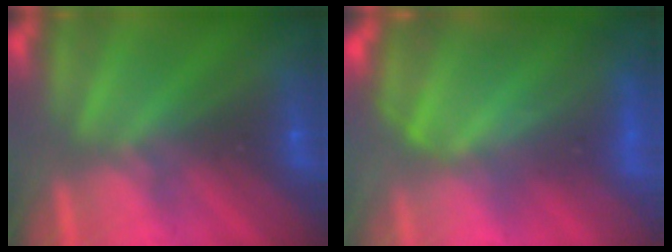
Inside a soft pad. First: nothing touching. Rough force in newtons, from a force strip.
{"total": 7.2}